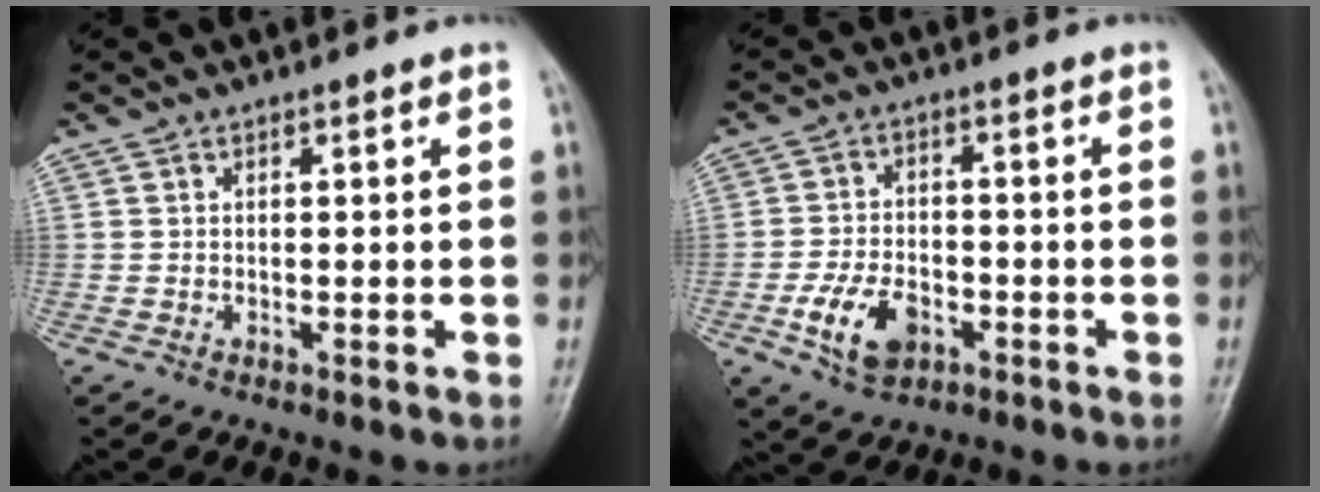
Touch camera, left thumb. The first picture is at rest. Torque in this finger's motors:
{"motor_torque": [-0.87, 1.48, 0.45, 0.36, 0.07]}